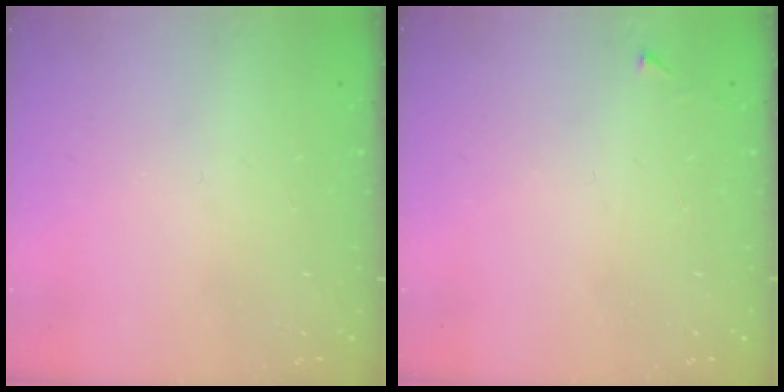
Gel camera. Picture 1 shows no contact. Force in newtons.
{"total": 2.6, "press": 2.6, "slide": 0.3}